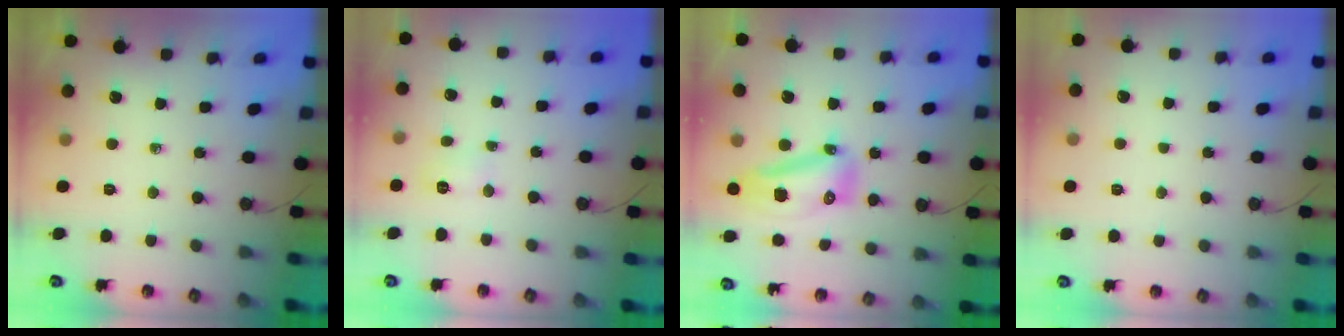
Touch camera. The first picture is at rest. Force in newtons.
{"total": 3.7, "press": 3.7, "slide": 0.4}
{"total": 11.2, "press": 11.1, "slide": 1.2}
{"total": 1.1, "press": 1.1, "slide": 0.1}